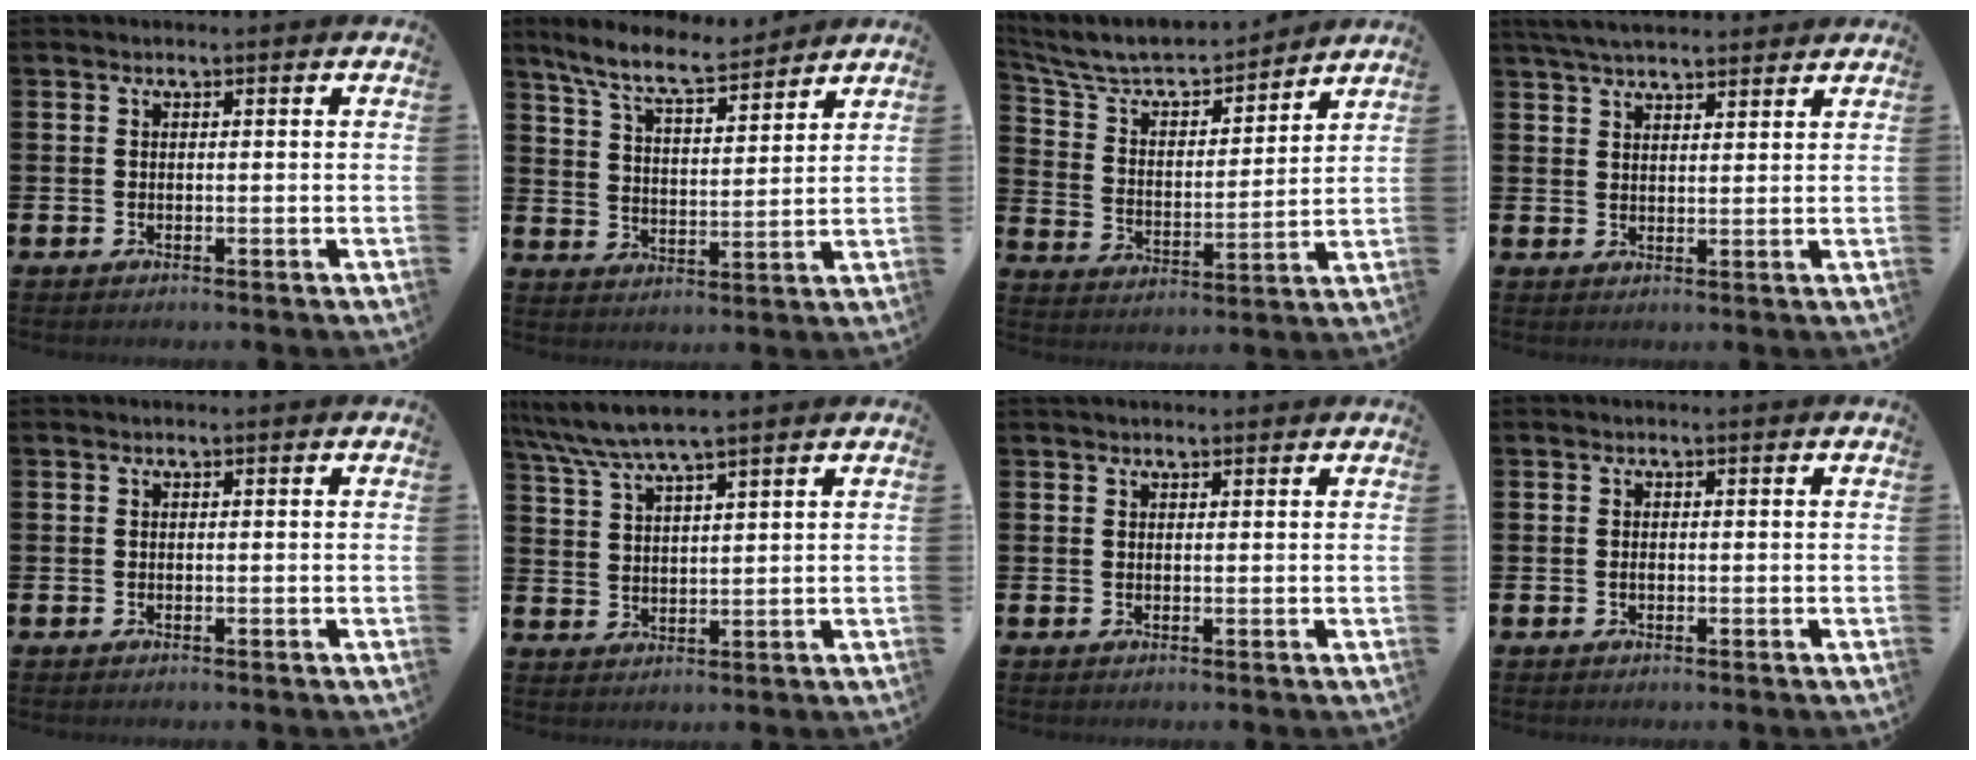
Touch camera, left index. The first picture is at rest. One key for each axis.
{"total": 8.8, "fx": 8.0, "fy": 1.4, "fz": 3.5, "tx": -0.100, "ty": -0.035, "tz": 0.146}
{"total": 7.8, "fx": 7.2, "fy": 1.9, "fz": 2.3, "tx": -0.087, "ty": -0.053, "tz": 0.125}
{"total": 4.6, "fx": 4.3, "fy": 1.1, "fz": 1.2, "tx": -0.034, "ty": -0.011, "tz": 0.081}
{"total": 0.0}
{"total": 6.2, "fx": 5.6, "fy": 0.5, "fz": 2.7, "tx": -0.075, "ty": -0.019, "tz": 0.101}
{"total": 1.1, "fx": 1.1, "fy": 0.3, "fz": 0.2, "tx": 0.003, "ty": 0.001, "tz": 0.018}
{"total": 0.6, "fx": -0.2, "fy": 0.4, "fz": 0.5, "tx": -0.011, "ty": 0.001, "tz": -0.004}